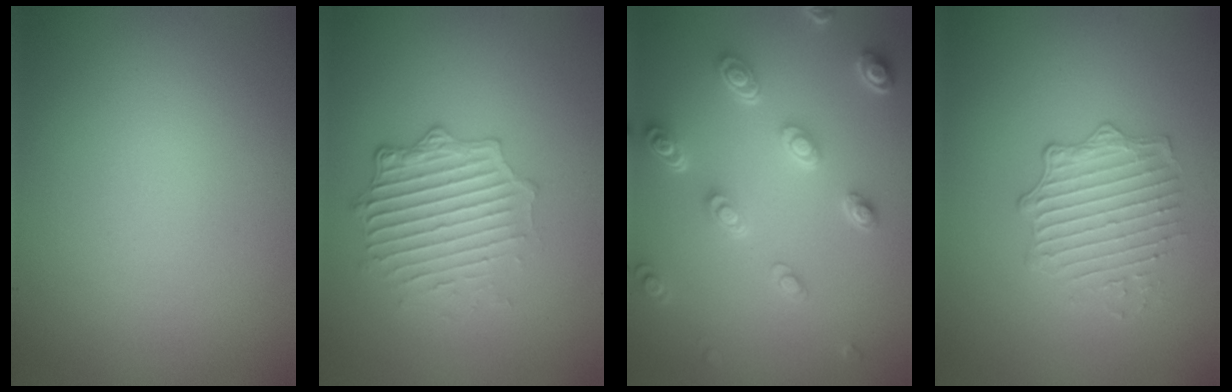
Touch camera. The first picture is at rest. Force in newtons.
{"total": 3.9, "press": 3.3, "slide": 2.1}
{"total": 4.6, "press": 3.5, "slide": 3.0}
{"total": 2.6, "press": 2.0, "slide": 1.6}